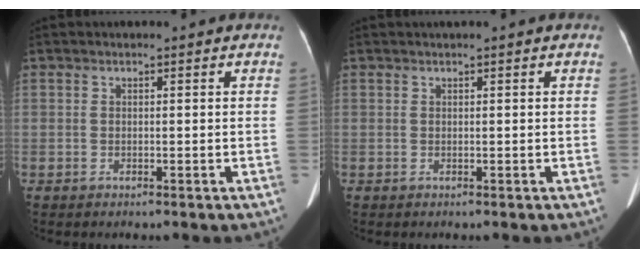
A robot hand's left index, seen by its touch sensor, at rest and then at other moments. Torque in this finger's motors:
{"motor_torque": [0.42, -0.78, 0.01, 0.01]}